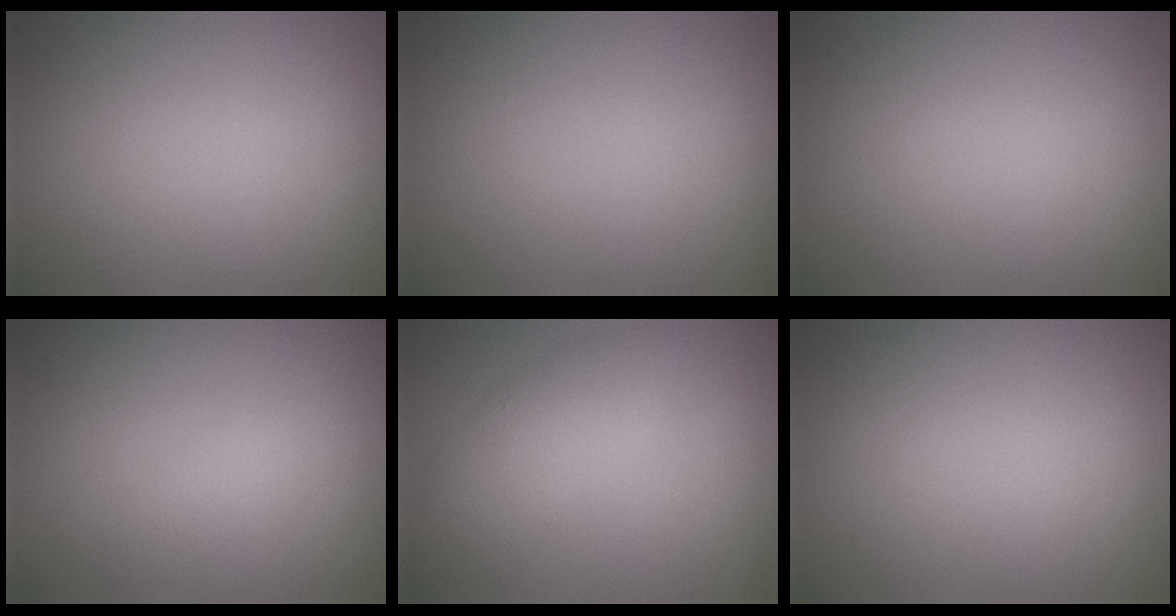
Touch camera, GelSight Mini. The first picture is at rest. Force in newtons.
{"total": 0.0}
{"total": 0.0}
{"total": 1.2, "press": 1.2, "slide": 0.1}
{"total": 3.9, "press": 3.9, "slide": 0.0}
{"total": 0.0}